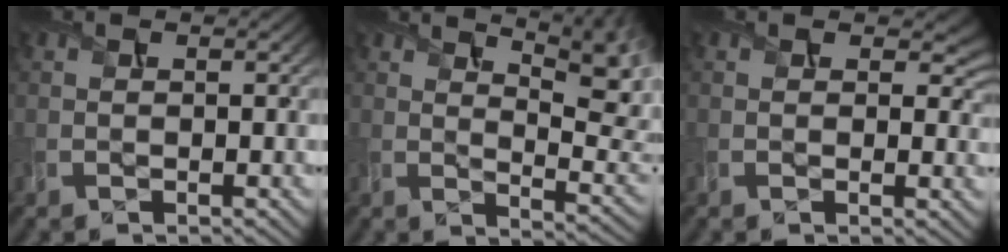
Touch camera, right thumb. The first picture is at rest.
{"total": 12.3, "force": [7.0, 4.1, 9.3], "torque": [-0.135, 0.016, 0.101]}
{"total": 3.7, "force": [1.5, 2.4, 2.5], "torque": [-0.037, -0.008, 0.018]}